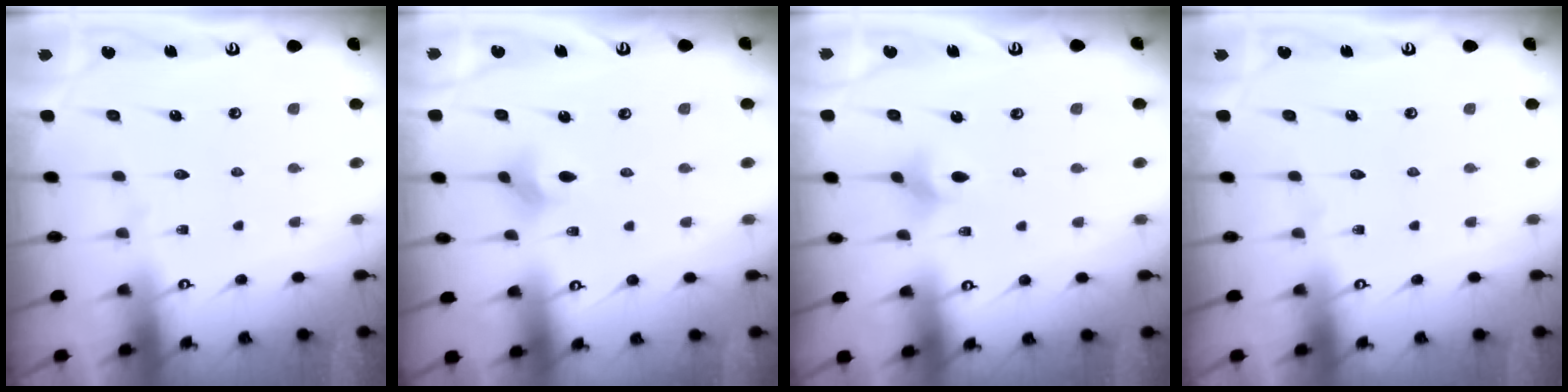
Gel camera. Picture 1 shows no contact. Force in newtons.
{"total": 2.3, "press": 2.3, "slide": 0.5}
{"total": 3.4, "press": 3.4, "slide": 0.7}
{"total": 0.0}